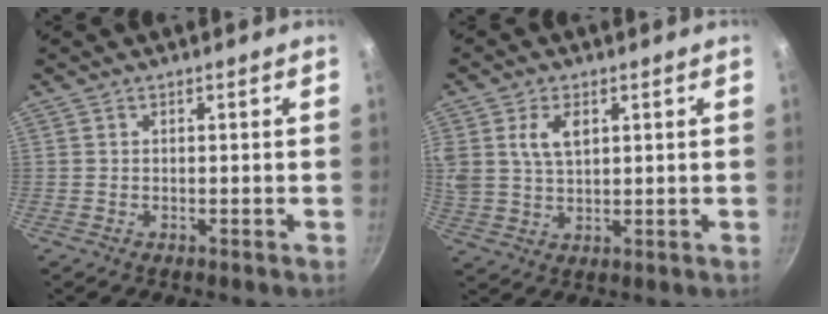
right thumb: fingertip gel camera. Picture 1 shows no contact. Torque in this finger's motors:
{"motor_torque": [0.92, 0.92, 1.04, 0.09, 0.07]}